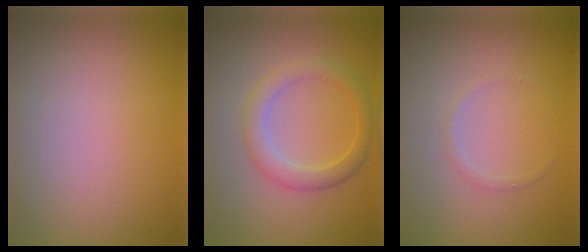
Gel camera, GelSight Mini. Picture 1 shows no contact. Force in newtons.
{"total": 2.8, "press": 2.8, "slide": 0.0}
{"total": 0.6, "press": 0.6, "slide": 0.0}